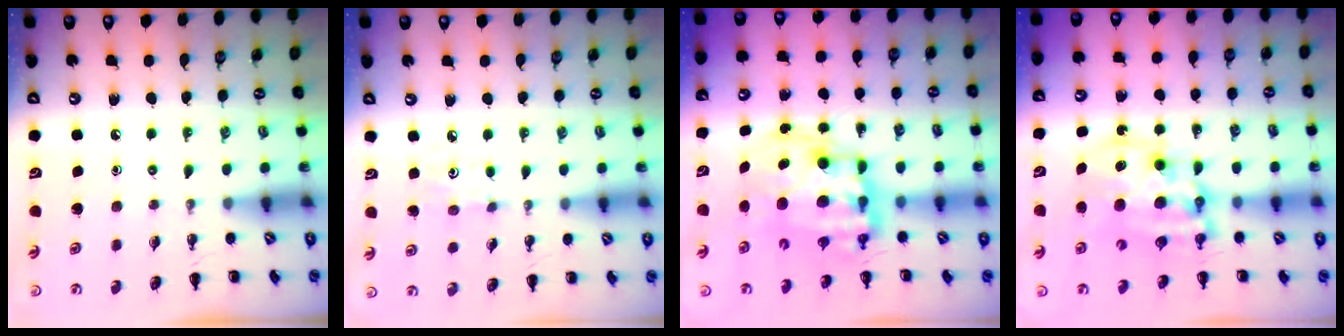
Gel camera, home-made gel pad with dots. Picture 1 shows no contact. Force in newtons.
{"total": 4.4, "press": 4.1, "slide": 1.4}
{"total": 14.5, "press": 14.1, "slide": 3.3}
{"total": 12.1, "press": 11.8, "slide": 2.9}